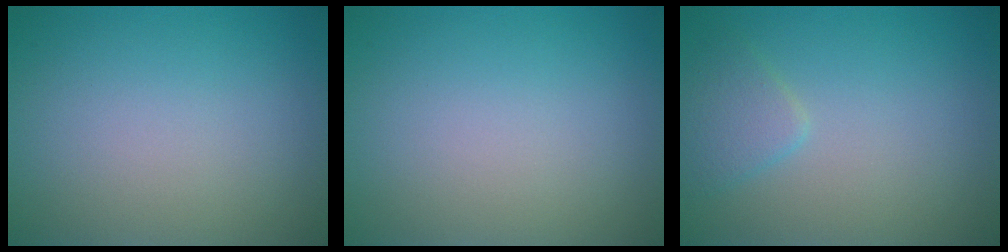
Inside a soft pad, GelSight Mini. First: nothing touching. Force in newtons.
{"total": 0.0}
{"total": 1.9, "press": 1.9, "slide": 0.2}